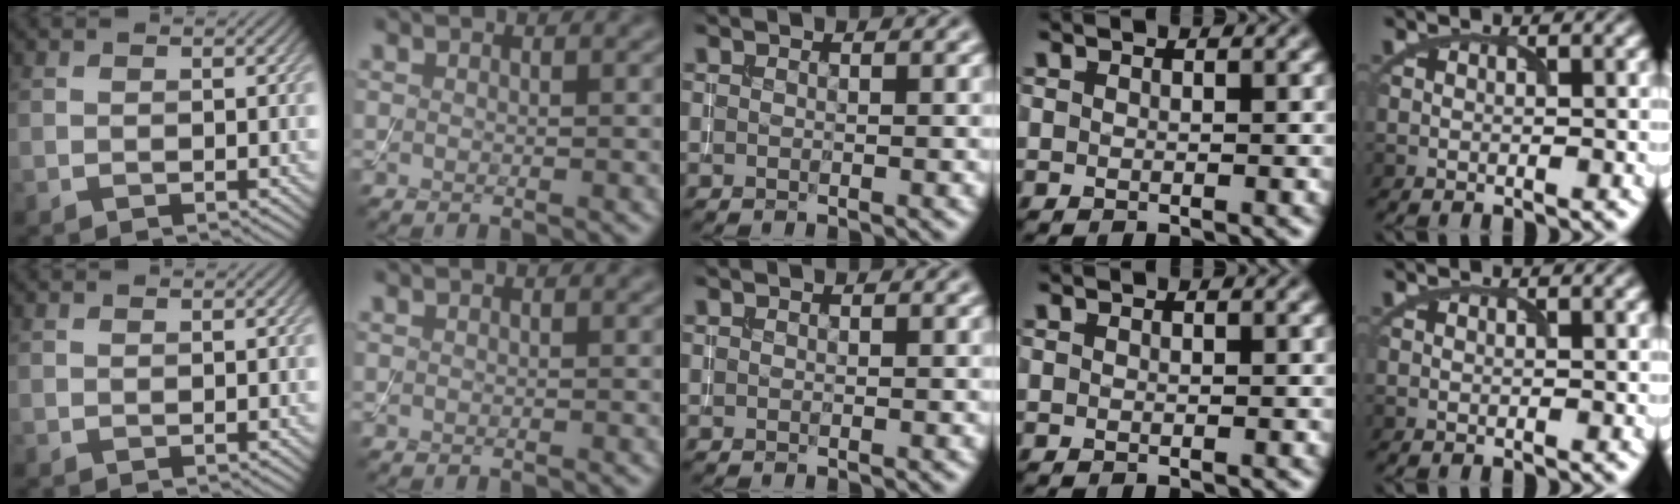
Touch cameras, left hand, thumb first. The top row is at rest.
{}